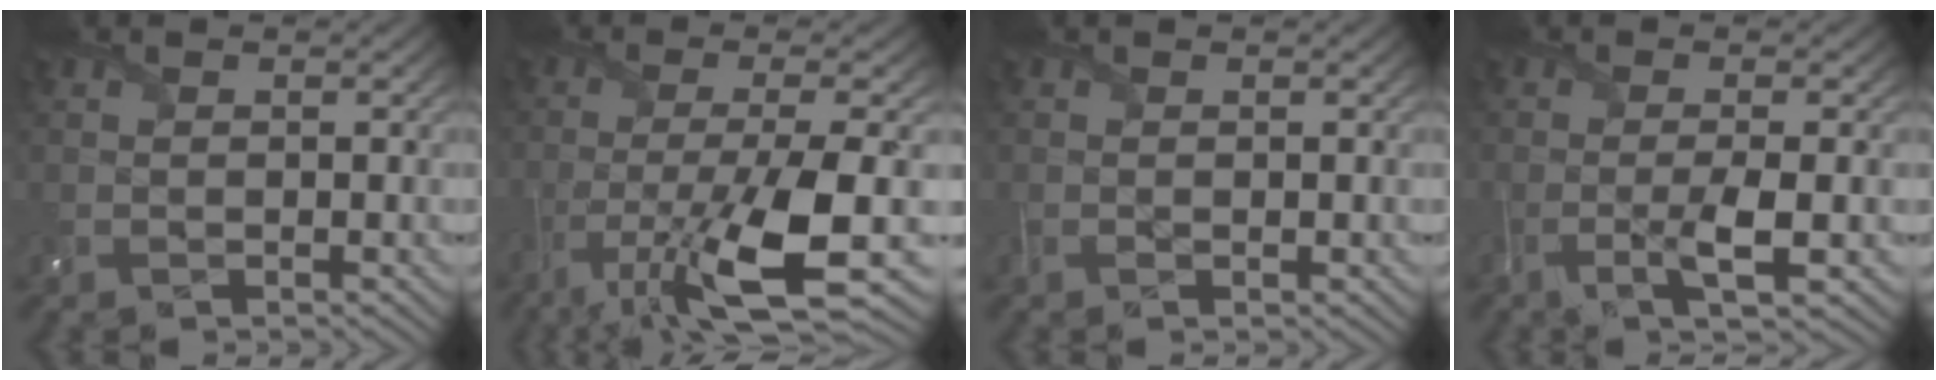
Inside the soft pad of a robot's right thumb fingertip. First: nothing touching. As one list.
[{"total": 11.7, "force": [-5.2, 2.3, 10.2], "torque": [-0.179, -0.015, -0.087]}, {"total": 0.9, "force": [-0.1, 0.5, 0.8], "torque": [-0.020, -0.004, -0.003]}, {"total": 3.8, "force": [-1.2, 0.4, 3.6], "torque": [-0.067, 0.003, -0.026]}]